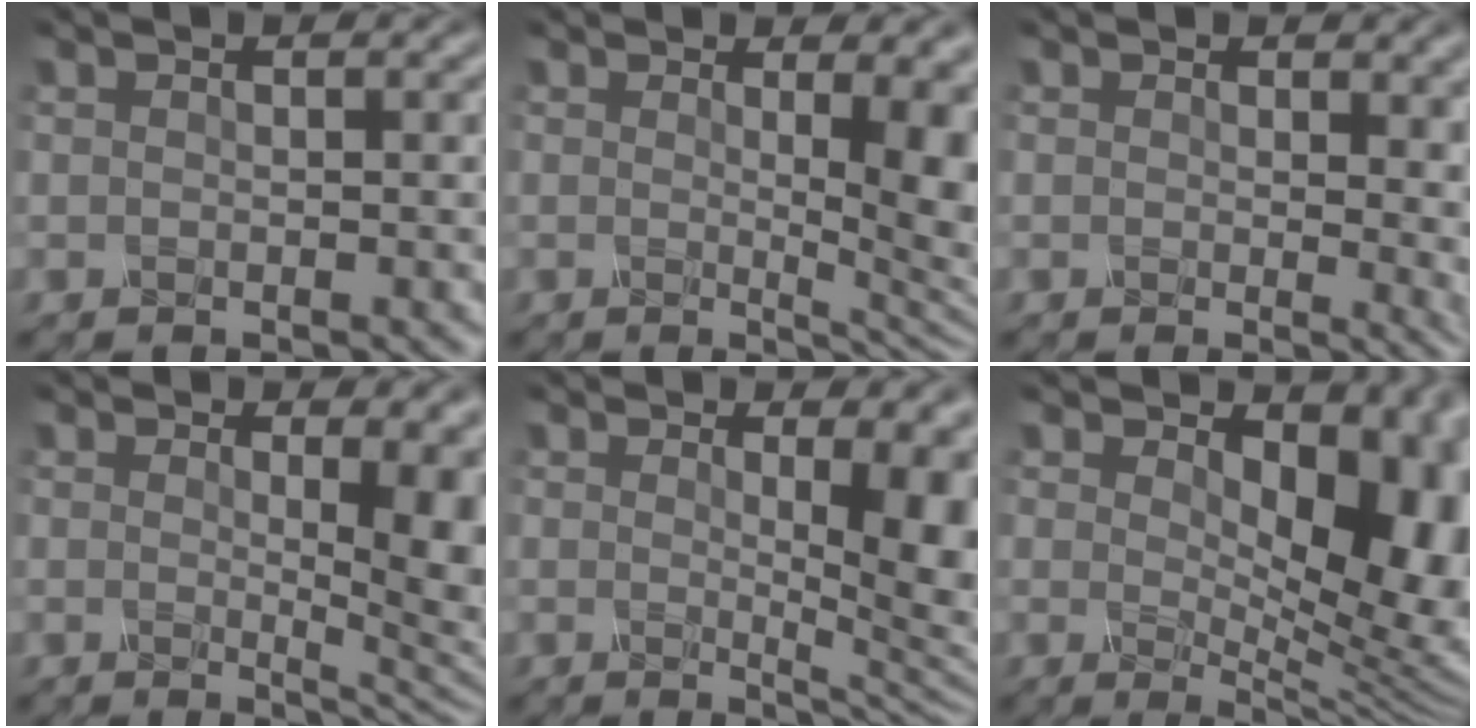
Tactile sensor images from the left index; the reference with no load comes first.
{"total": 8.3, "force": [1.5, 3.0, 7.6], "torque": [-0.068, -0.005, 0.022]}
{"total": 4.4, "force": [1.2, 2.3, 3.6], "torque": [-0.037, -0.009, 0.017]}
{"total": 8.2, "force": [1.6, 3.2, 7.4], "torque": [-0.065, -0.006, 0.026]}
{"total": 9.2, "force": [1.8, 3.4, 8.3], "torque": [-0.073, -0.005, 0.026]}
{"total": 11.7, "force": [2.1, 6.3, 9.6], "torque": [-0.117, -0.011, 0.038]}